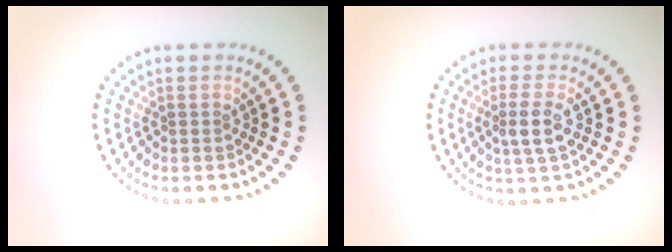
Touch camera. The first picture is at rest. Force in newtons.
{"total": 2.4, "press": 2.2, "slide": 1.1}